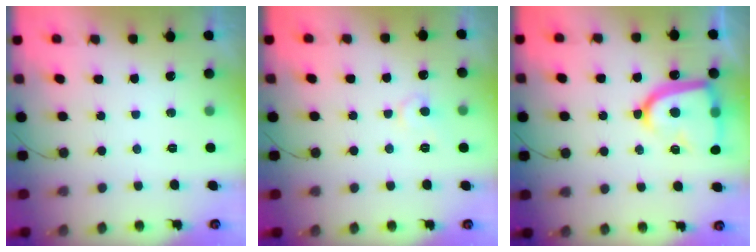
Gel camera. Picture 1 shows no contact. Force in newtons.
{"total": 6.1, "press": 6.1, "slide": 0.3}
{"total": 18.6, "press": 18.5, "slide": 1.6}